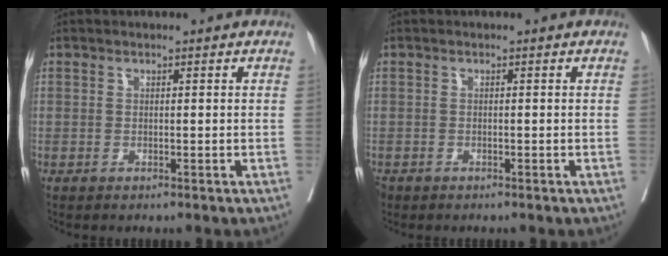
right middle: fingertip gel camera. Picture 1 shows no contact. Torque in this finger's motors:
{"motor_torque": [-0.04, 0.04, 0.01, 0.00]}